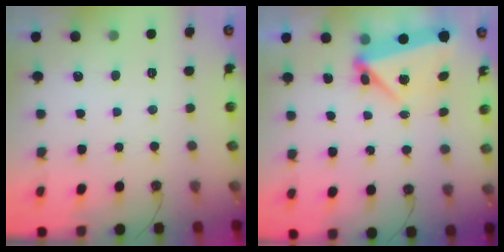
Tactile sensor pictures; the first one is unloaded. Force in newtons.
{"total": 6.0, "press": 5.7, "slide": 1.7}